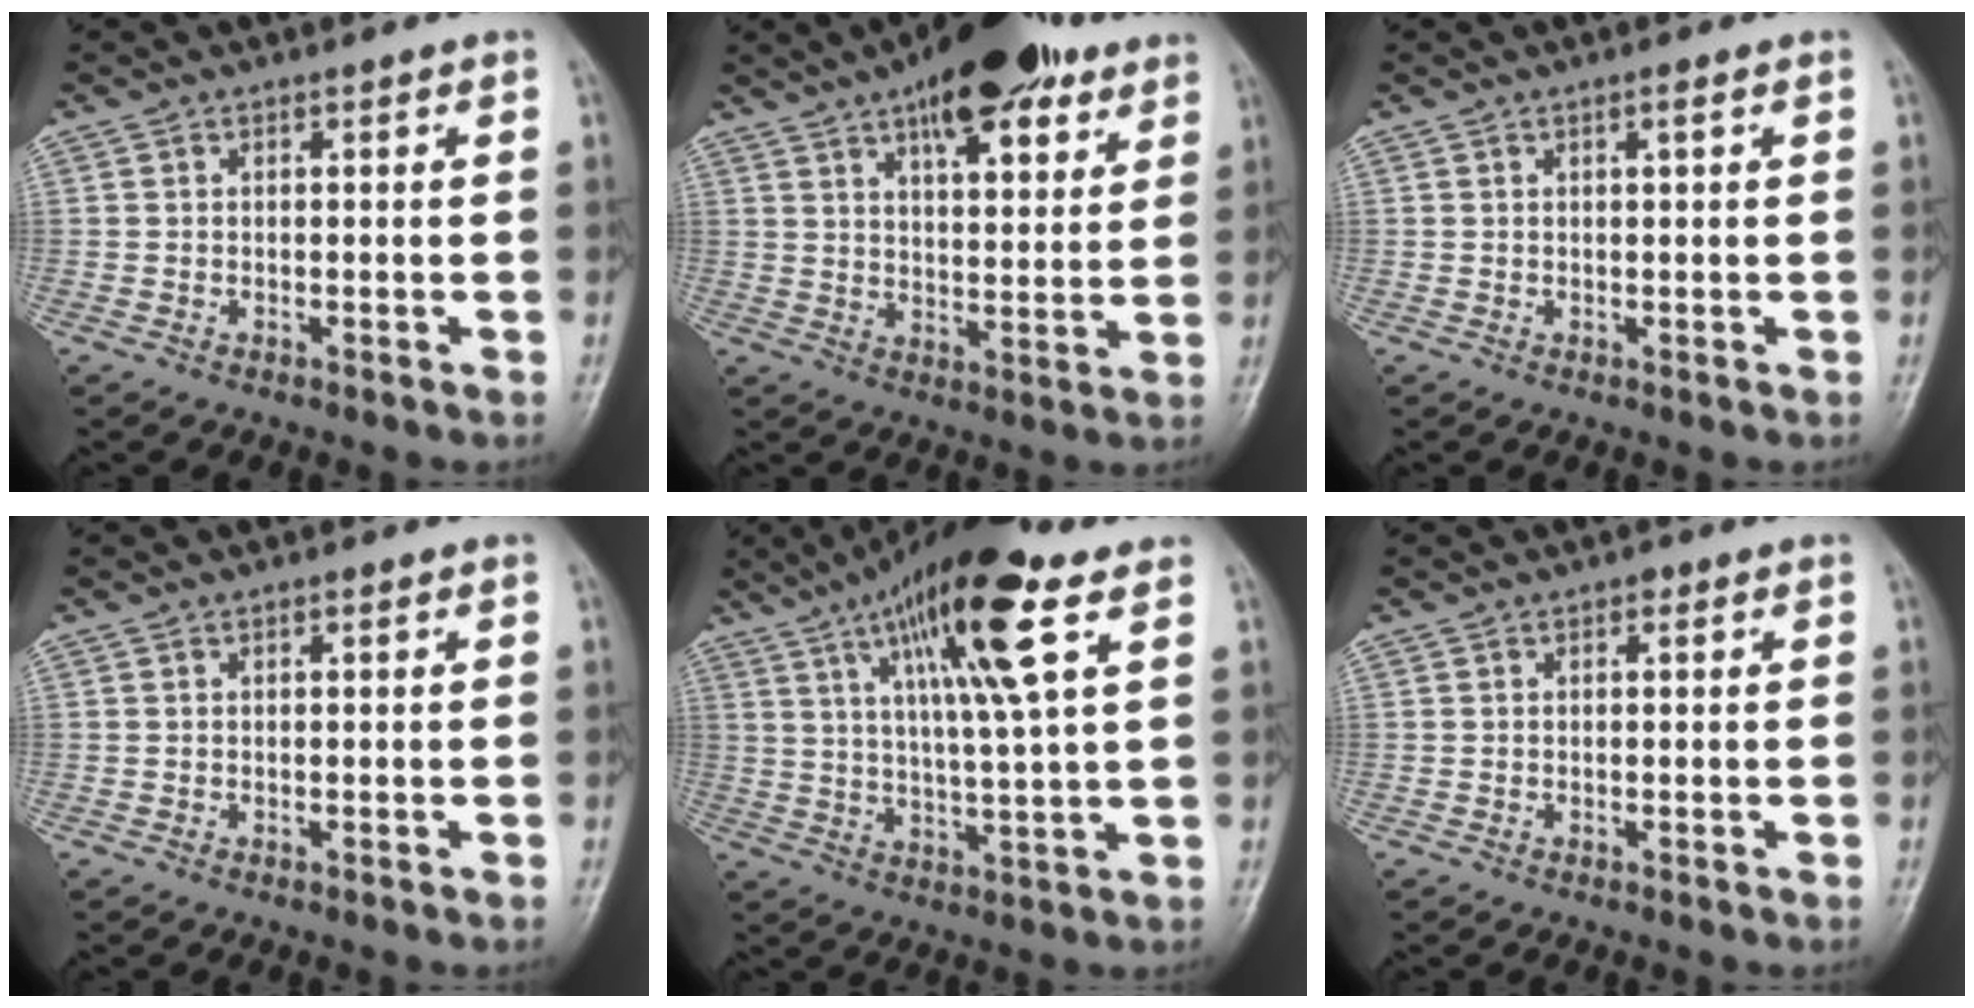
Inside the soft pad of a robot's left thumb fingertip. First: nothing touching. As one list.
[{"total": 16.4, "force": [9.7, 6.7, 11.4], "torque": [-0.130, -0.030, 0.144]}, {"total": 1.0, "force": [0.5, 0.2, 0.9], "torque": [-0.015, 0.001, 0.007]}, {"total": 0.5, "force": [0.2, 0.2, 0.4], "torque": [-0.008, 0.000, 0.002]}, {"total": 17.5, "force": [8.3, 2.8, 15.2], "torque": [-0.256, -0.016, 0.139]}, {"total": 1.0, "force": [0.5, 0.6, 0.7], "torque": [-0.004, 0.001, 0.003]}]